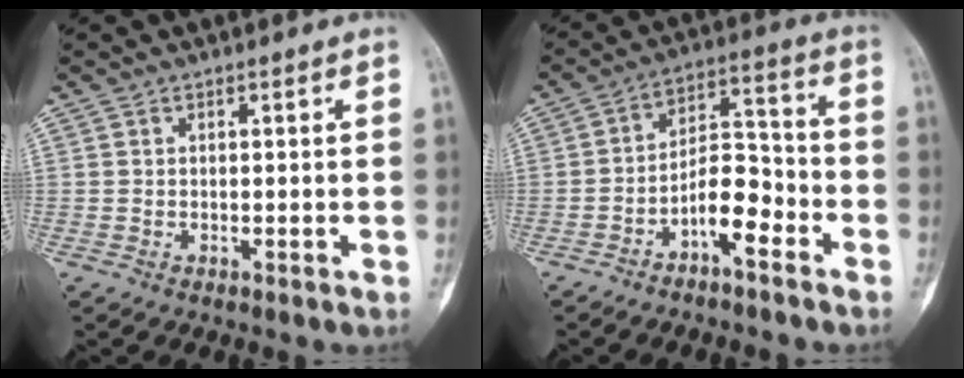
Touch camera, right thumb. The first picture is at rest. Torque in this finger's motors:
{"motor_torque": [0.14, 0.45, -0.07, 0.13, 0.08]}